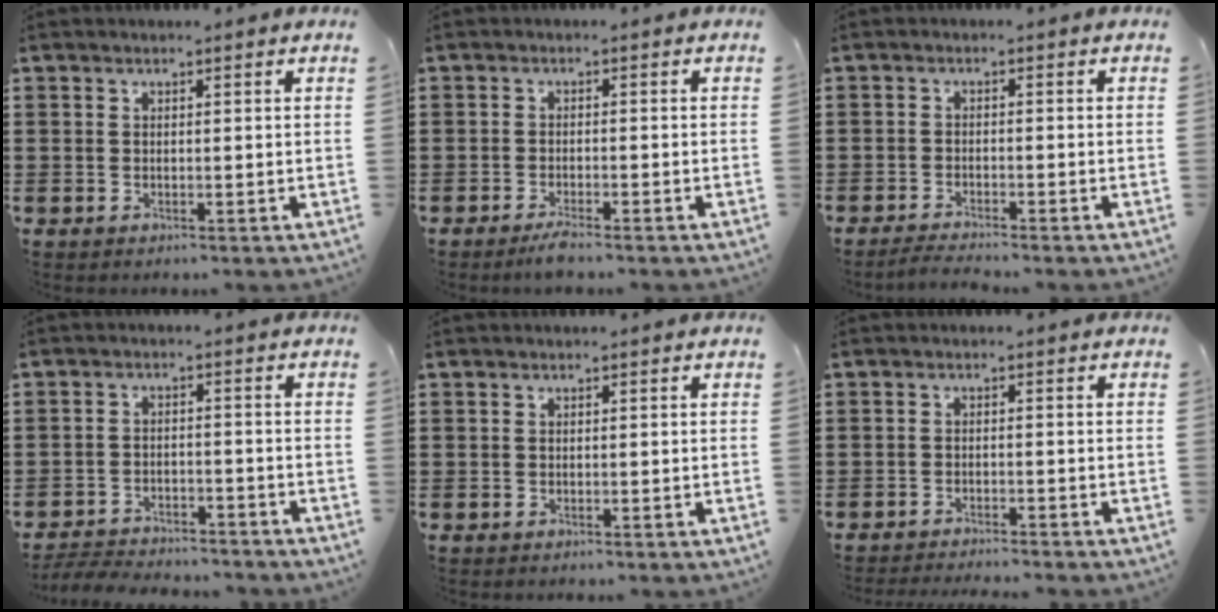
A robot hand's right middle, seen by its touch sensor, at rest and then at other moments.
{"total": 2.0, "force": [-1.6, 0.0, 1.1], "torque": [-0.018, 0.003, -0.030]}
{"total": 2.0, "force": [-2.0, -0.1, 0.5], "torque": [-0.009, 0.002, -0.039]}
{"total": 4.3, "force": [-4.2, 0.5, 0.4], "torque": [-0.015, 0.003, -0.091]}
{"total": 0.0}
{"total": 1.9, "force": [-1.9, -0.2, 0.2], "torque": [-0.004, 0.003, -0.040]}